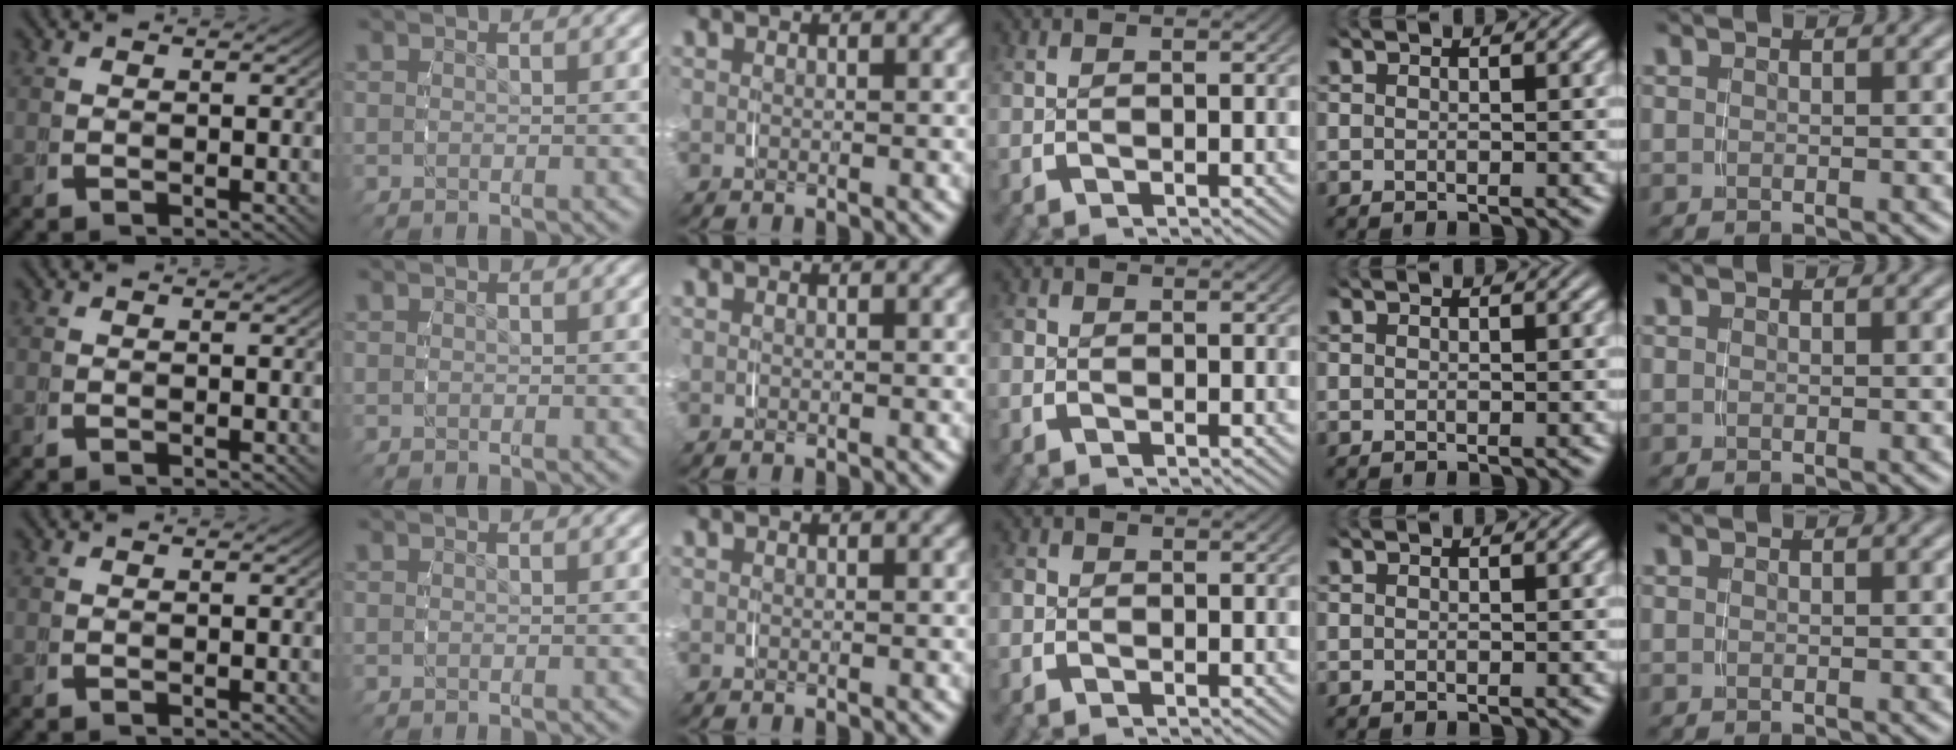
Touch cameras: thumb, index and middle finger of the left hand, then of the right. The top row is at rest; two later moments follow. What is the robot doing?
{"motion": "grasp_and_lifting", "object": "phone"}